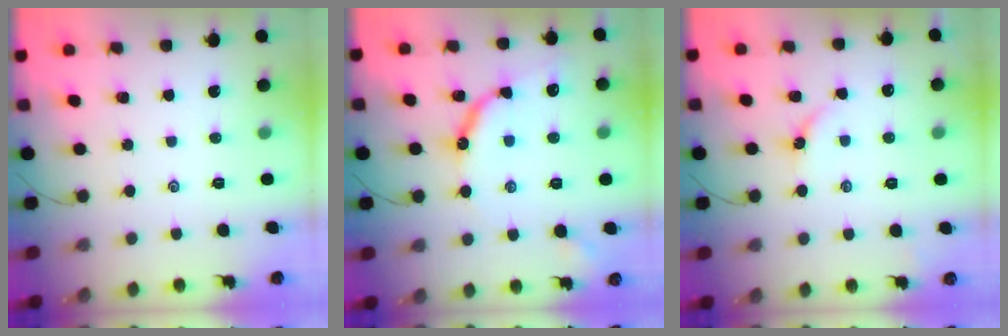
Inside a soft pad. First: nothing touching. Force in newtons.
{"total": 10.1, "press": 10.0, "slide": 1.3}
{"total": 2.7, "press": 2.6, "slide": 0.6}